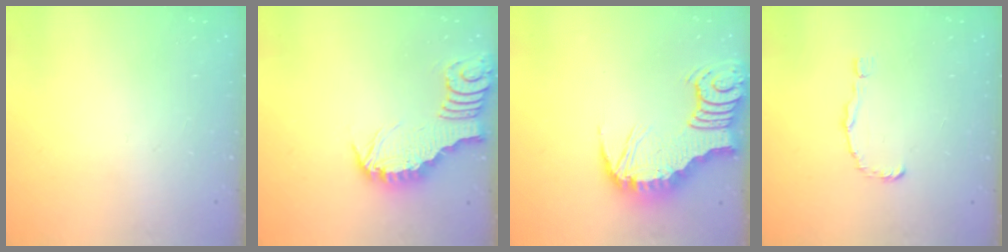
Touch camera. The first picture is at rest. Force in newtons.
{"total": 3.0, "press": 3.0, "slide": 0.3}
{"total": 5.6, "press": 5.6, "slide": 0.5}
{"total": 1.5, "press": 1.5, "slide": 0.1}